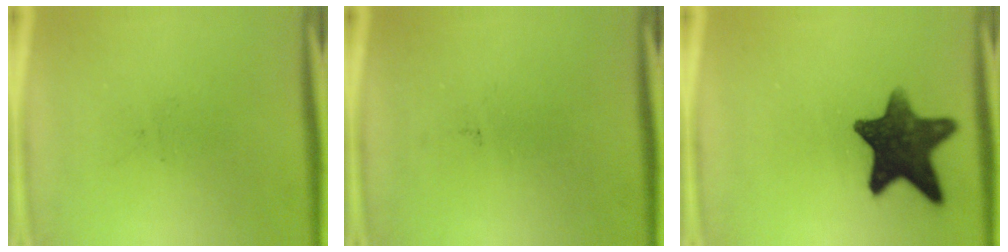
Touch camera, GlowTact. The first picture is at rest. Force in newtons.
{"total": 0.0}
{"total": 13.5}